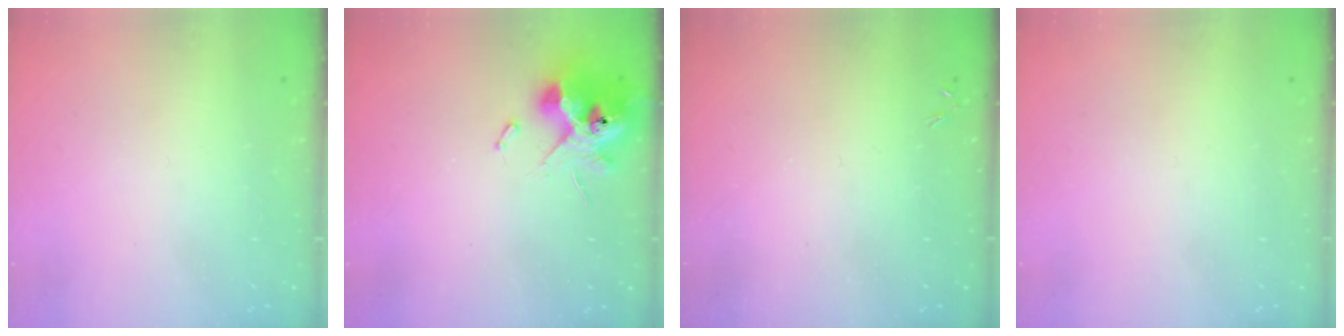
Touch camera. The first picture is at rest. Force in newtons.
{"total": 12.1, "press": 12.0, "slide": 1.5}
{"total": 0.0}
{"total": 0.0}